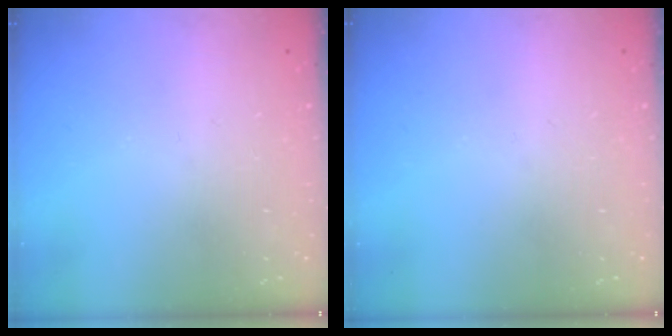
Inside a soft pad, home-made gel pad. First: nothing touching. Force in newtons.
{"total": 0.0}